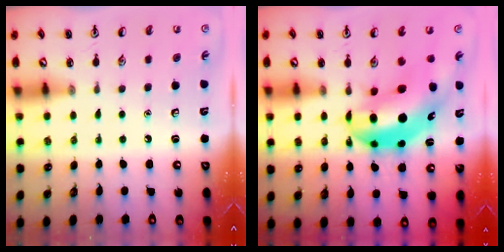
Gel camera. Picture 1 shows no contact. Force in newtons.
{"total": 11.9, "press": 11.3, "slide": 3.6}